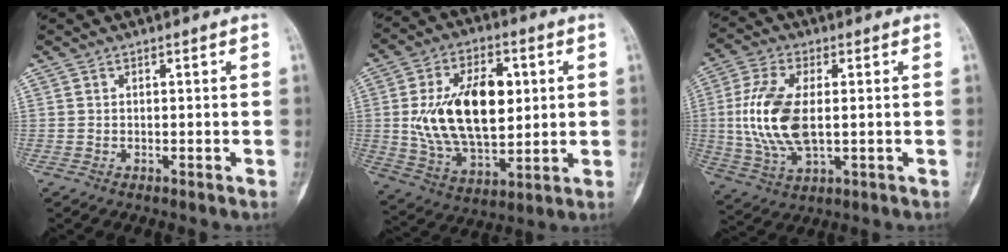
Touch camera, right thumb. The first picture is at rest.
{"total": 20.0, "force": [2.7, 11.8, 15.9], "torque": [-0.243, -0.008, 0.057]}
{"total": 13.7, "force": [0.6, 7.1, 11.7], "torque": [-0.248, -0.002, 0.014]}